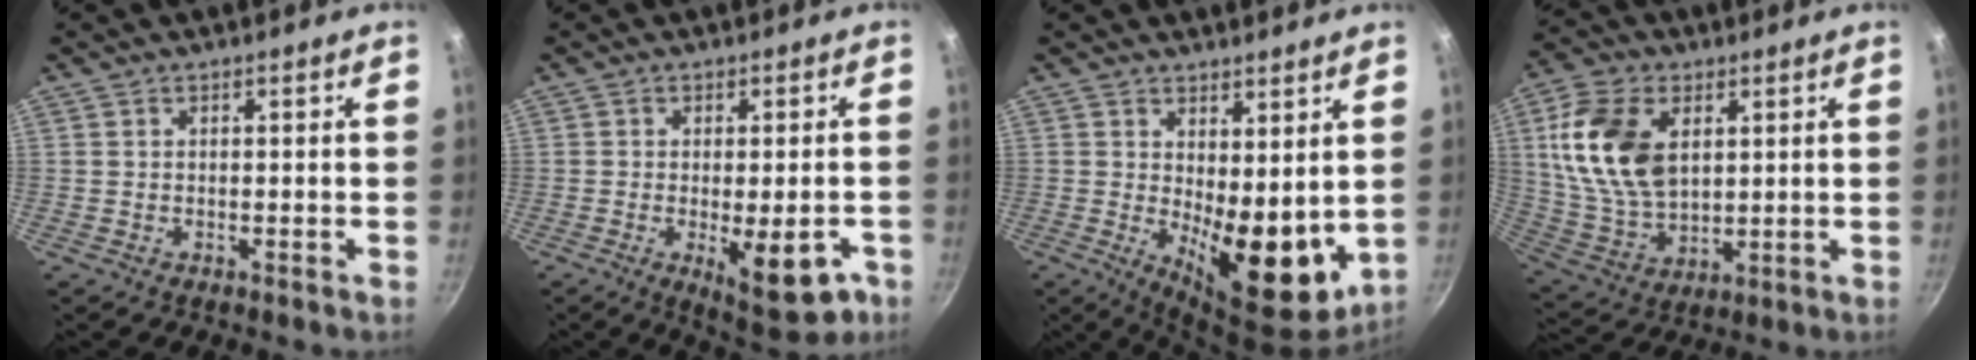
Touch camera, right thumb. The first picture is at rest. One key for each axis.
{"total": 11.3, "fx": -4.0, "fy": 4.3, "fz": 9.6, "tx": -0.101, "ty": 0.004, "tz": -0.039}
{"total": 12.4, "fx": 1.5, "fy": 5.7, "fz": 10.9, "tx": -0.125, "ty": -0.038, "tz": 0.035}
{"total": 16.6, "fx": 4.2, "fy": 10.5, "fz": 12.1, "tx": -0.217, "ty": -0.010, "tz": 0.091}